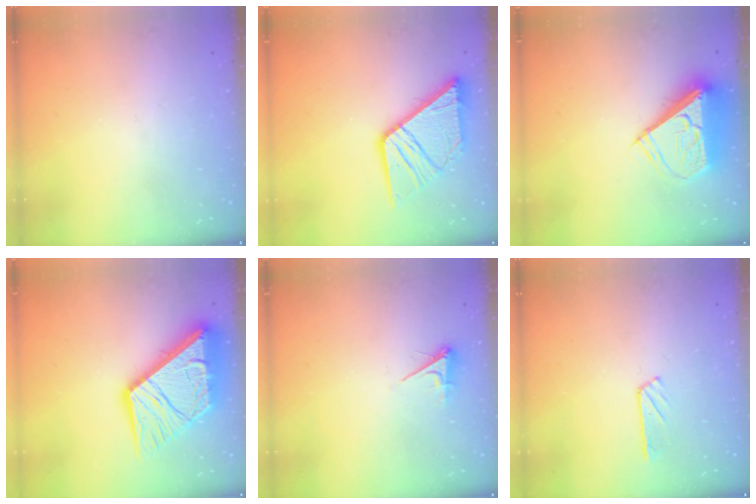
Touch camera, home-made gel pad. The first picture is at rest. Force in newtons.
{"total": 15.0, "press": 14.8, "slide": 1.9}
{"total": 9.3, "press": 9.2, "slide": 1.6}
{"total": 21.6, "press": 21.5, "slide": 2.4}
{"total": 3.4, "press": 3.4, "slide": 0.6}
{"total": 2.4, "press": 2.3, "slide": 0.3}